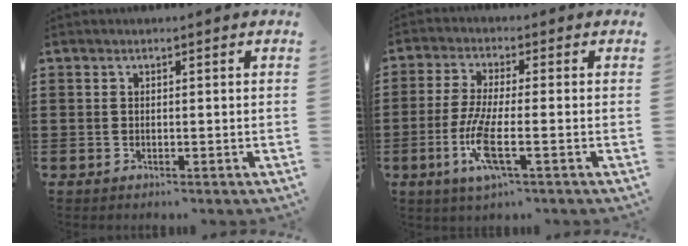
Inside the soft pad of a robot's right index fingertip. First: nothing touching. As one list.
[{"total": 7.9, "force": [-2.5, 1.5, 7.4], "torque": [-0.171, -0.021, -0.054]}]